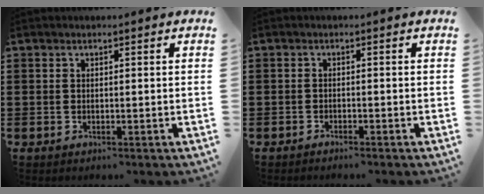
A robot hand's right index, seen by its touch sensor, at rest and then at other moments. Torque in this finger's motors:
{"motor_torque": [-1.02, 1.12, -0.01, -0.06]}